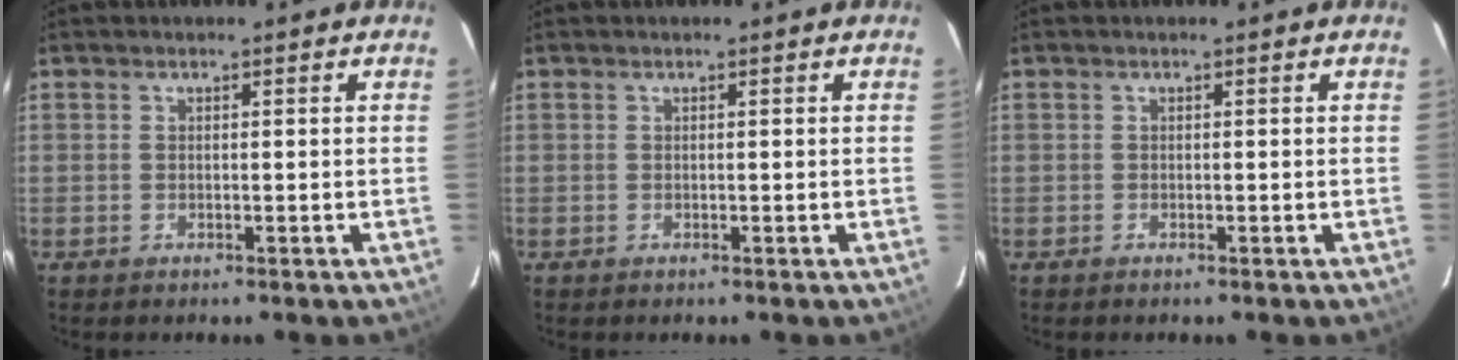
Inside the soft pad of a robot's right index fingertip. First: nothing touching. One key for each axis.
{"total": 0.0}
{"total": 0.0}